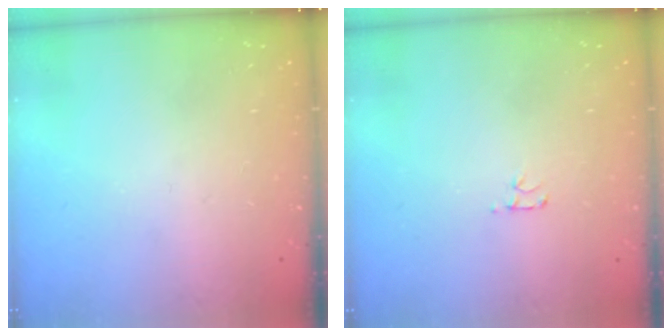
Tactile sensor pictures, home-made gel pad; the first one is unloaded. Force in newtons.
{"total": 3.1, "press": 3.1, "slide": 0.4}